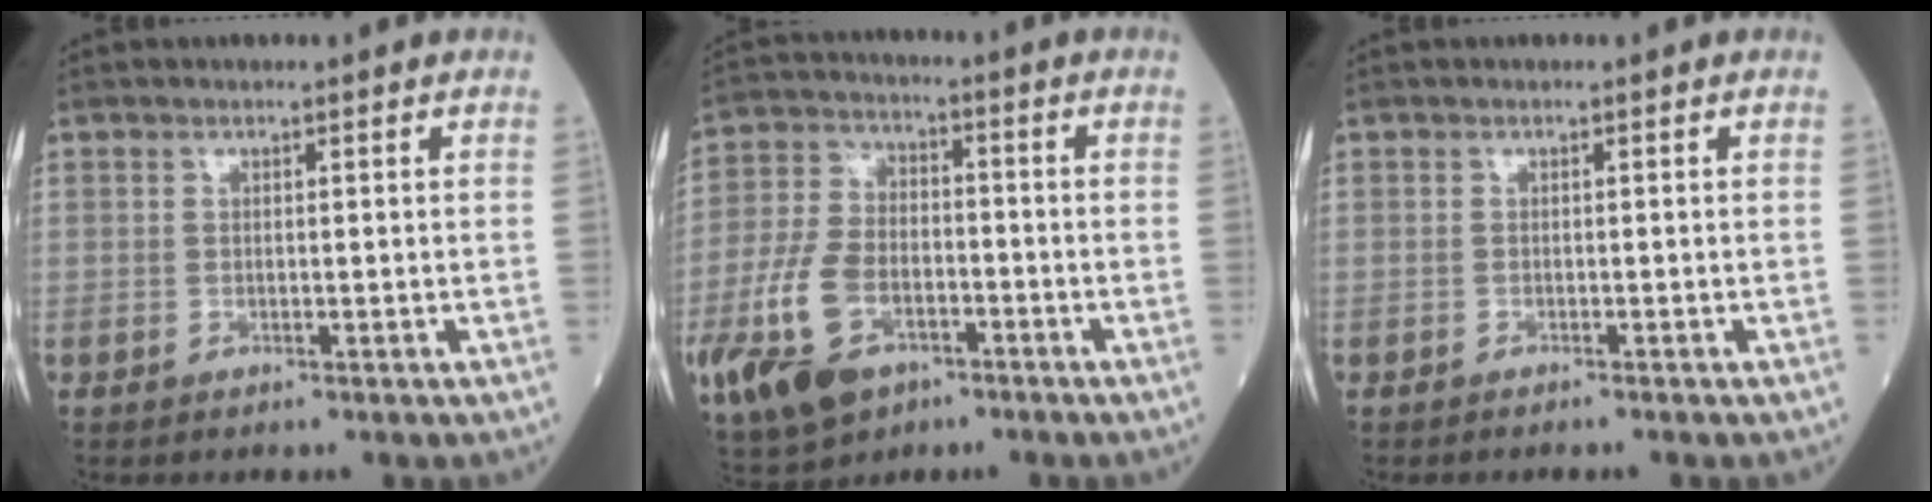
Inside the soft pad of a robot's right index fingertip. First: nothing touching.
{"total": 14.4, "force": [-6.4, 8.3, 9.9], "torque": [-0.226, -0.002, -0.112]}
{"total": 1.3, "force": [-1.2, -0.2, 0.6], "torque": [-0.007, 0.002, -0.012]}